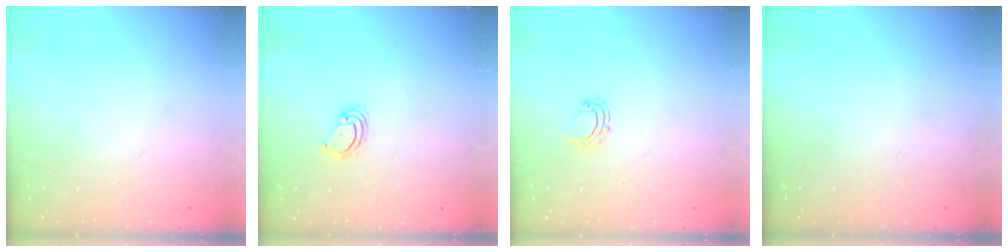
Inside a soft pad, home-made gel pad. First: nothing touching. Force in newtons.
{"total": 2.9, "press": 2.9, "slide": 0.3}
{"total": 4.9, "press": 4.8, "slide": 0.4}
{"total": 0.0}